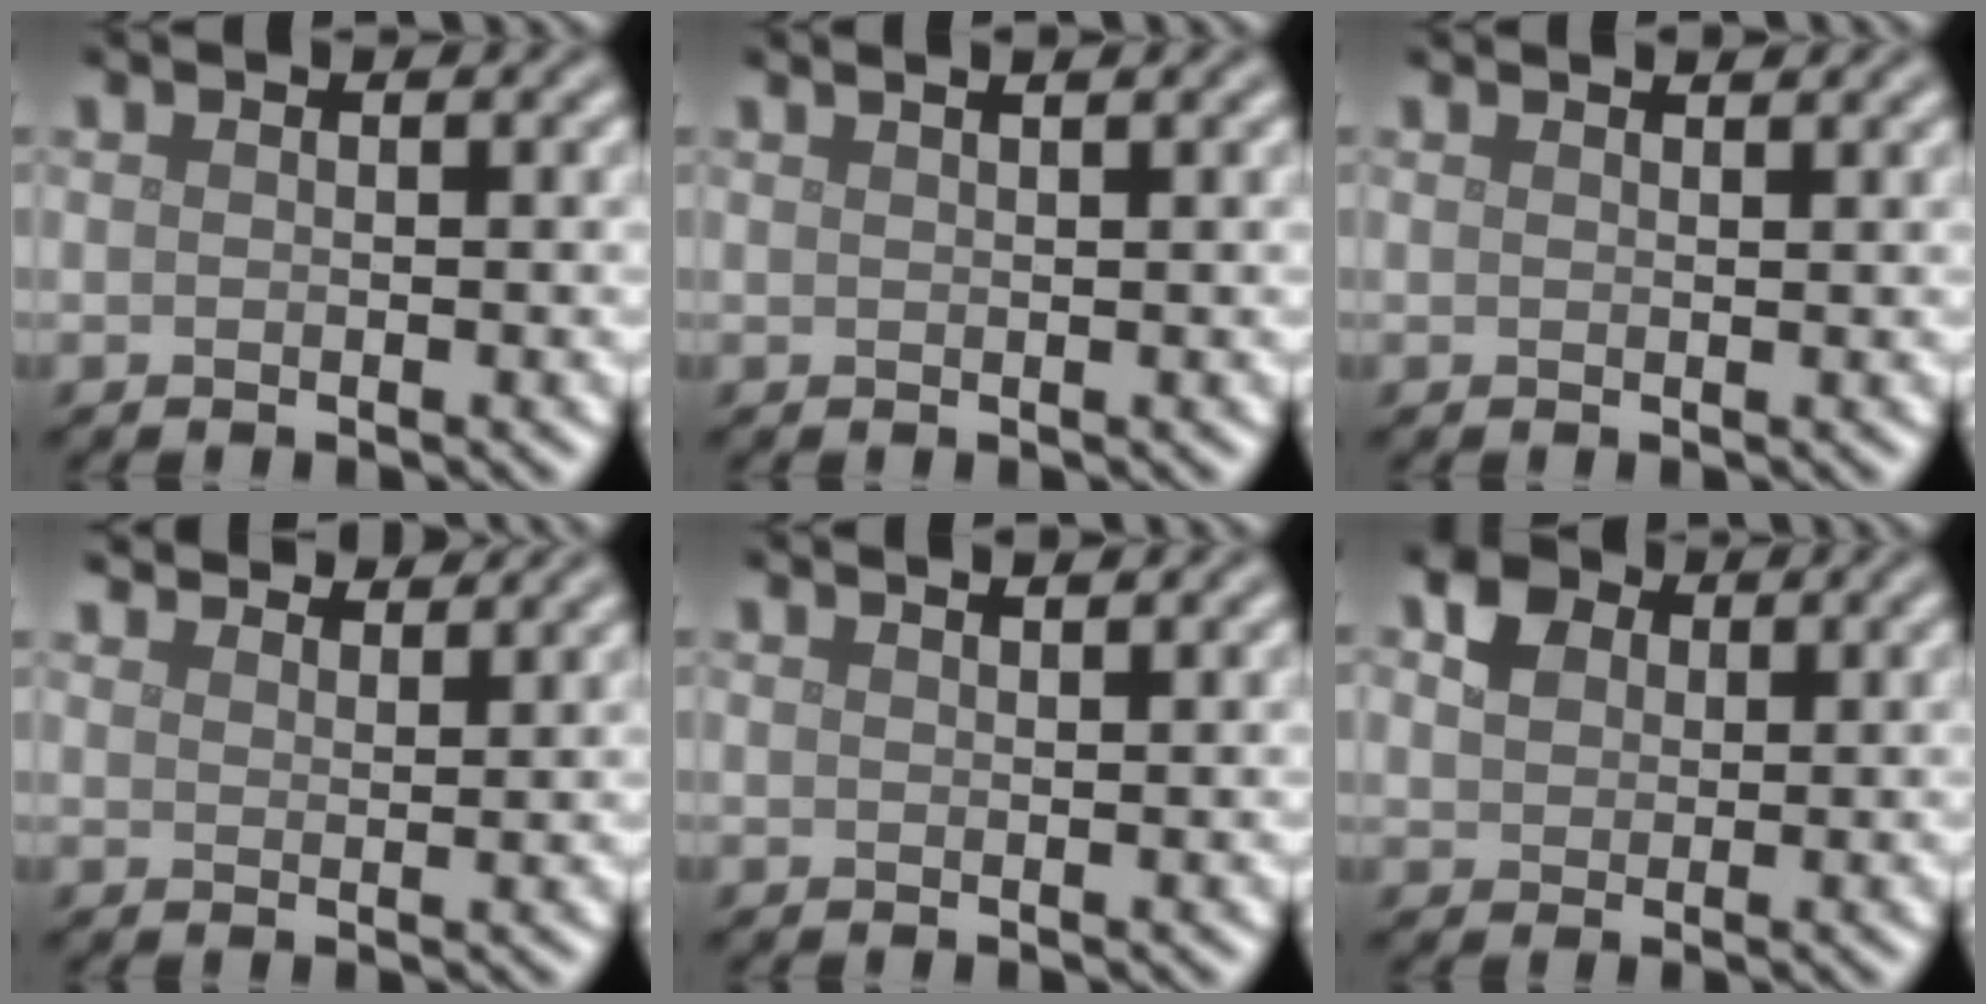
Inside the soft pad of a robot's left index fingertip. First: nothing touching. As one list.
[{"total": 2.8, "force": [1.8, 1.2, 1.7], "torque": [-0.003, 0.012, -0.008]}, {"total": 1.6, "force": [1.5, 0.3, 0.5], "torque": [-0.009, 0.000, 0.012]}, {"total": 5.6, "force": [5.3, 0.9, 1.6], "torque": [-0.029, 0.004, 0.075]}, {"total": 1.6, "force": [1.3, 0.5, 0.8], "torque": [-0.001, 0.001, 0.003]}, {"total": 2.9, "force": [1.1, 2.3, 1.3], "torque": [-0.029, 0.005, 0.017]}]